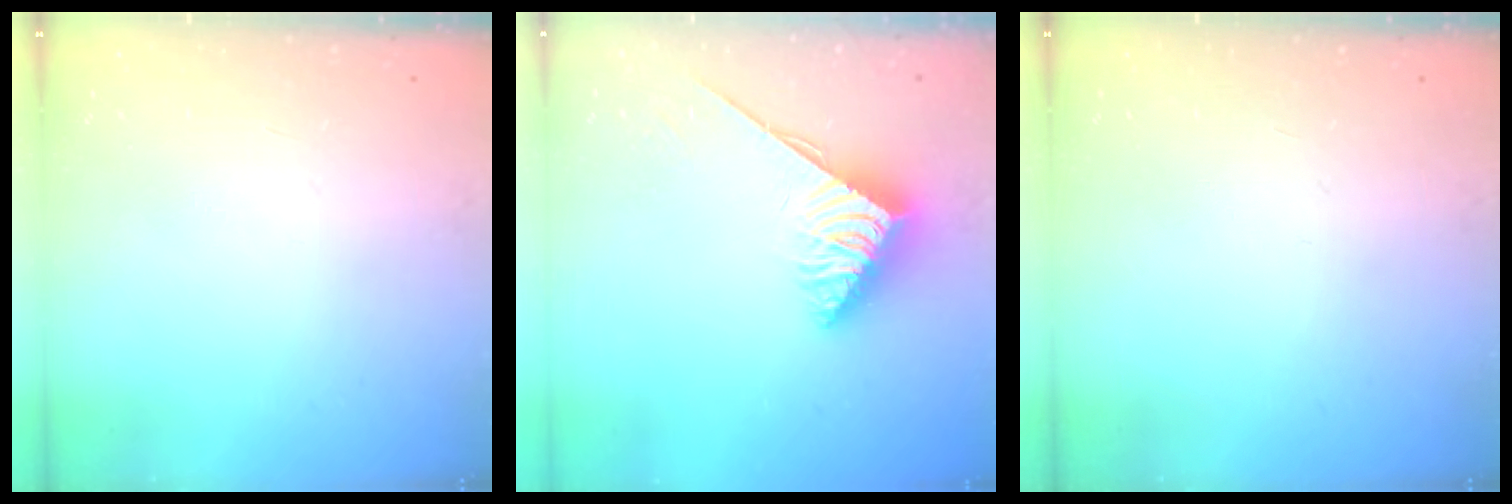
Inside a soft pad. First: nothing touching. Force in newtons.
{"total": 3.8, "press": 3.7, "slide": 0.7}
{"total": 0.0}